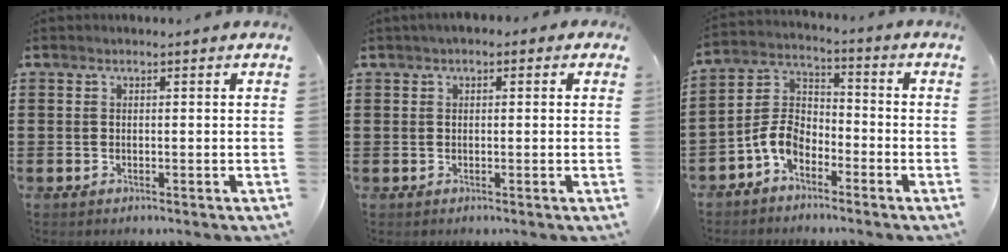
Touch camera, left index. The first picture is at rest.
{"total": 1.3, "force": [0.1, 0.8, 1.0], "torque": [-0.020, 0.006, 0.000]}
{"total": 6.5, "force": [-4.2, 3.7, 3.4], "torque": [-0.099, -0.001, -0.093]}